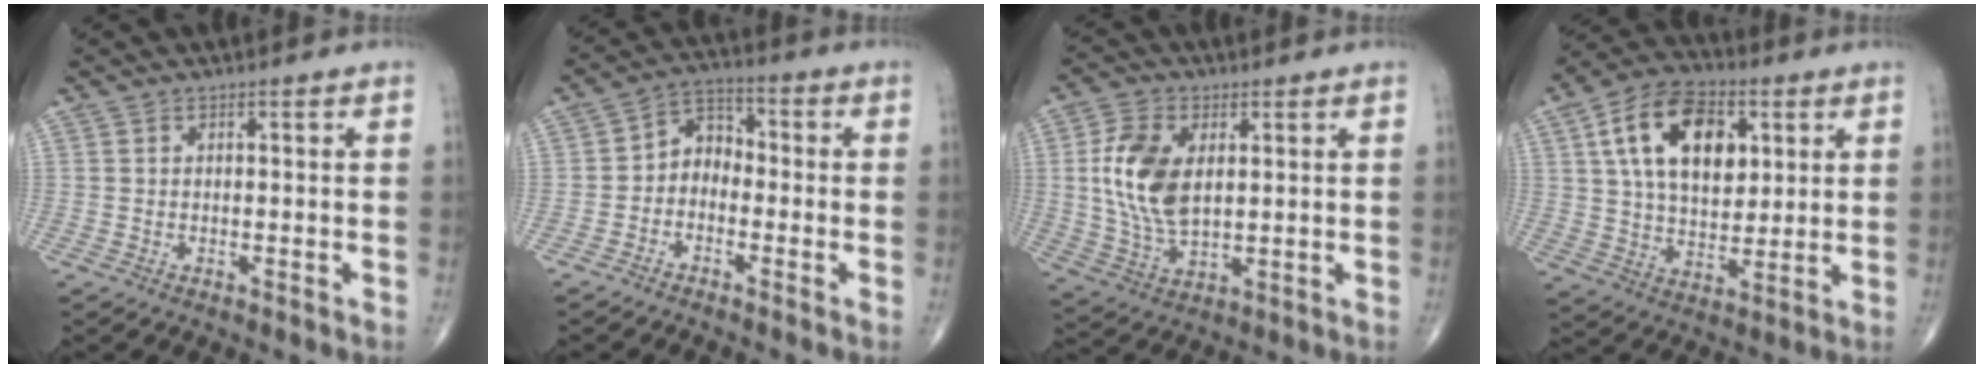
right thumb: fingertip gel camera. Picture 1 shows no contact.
{"total": 5.7, "force": [-1.5, 4.4, 3.3], "torque": [-0.031, 0.032, -0.045]}
{"total": 12.5, "force": [2.1, 7.2, 9.9], "torque": [-0.191, -0.009, 0.045]}
{"total": 17.9, "force": [5.8, 11.0, 12.9], "torque": [-0.192, -0.007, 0.100]}